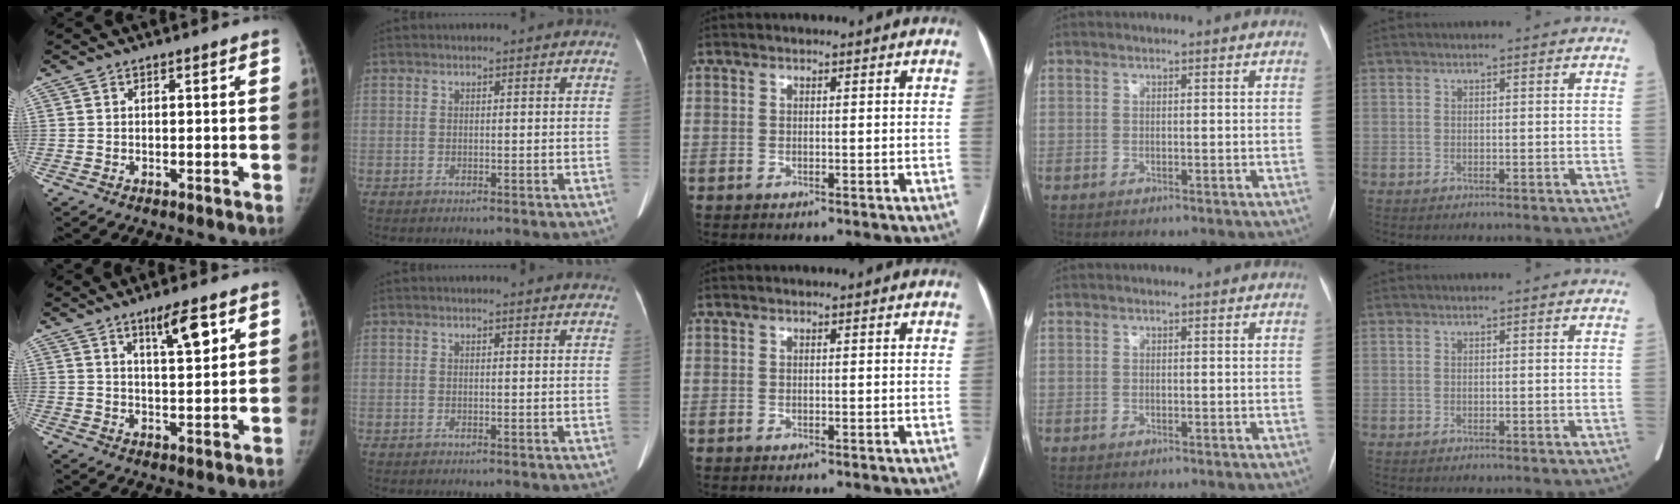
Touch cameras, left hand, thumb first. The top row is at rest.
{"thumb": {"total": 6.7, "force": [3.7, 1.5, 5.4], "torque": [-0.079, -0.023, 0.061]}, "index": {"total": 4.5, "force": [4.4, 0.3, 0.9], "torque": [-0.011, 0.001, 0.029]}}